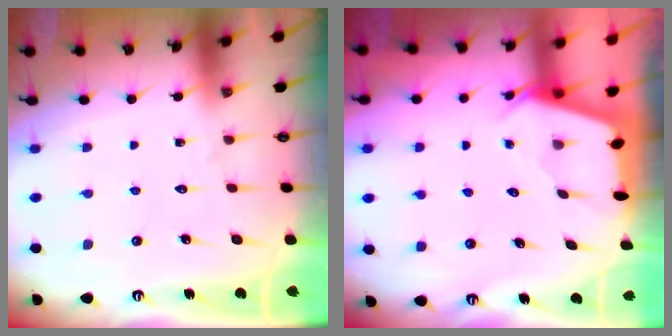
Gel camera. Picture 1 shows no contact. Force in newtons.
{"total": 2.5, "press": 2.5, "slide": 0.2}